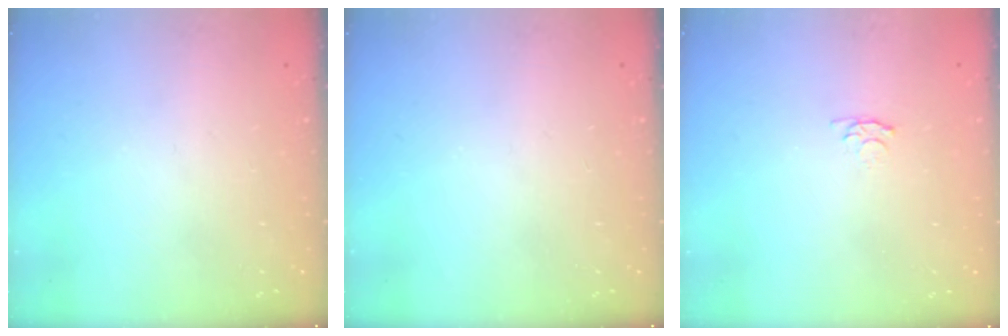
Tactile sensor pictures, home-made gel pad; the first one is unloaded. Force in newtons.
{"total": 0.0}
{"total": 3.0, "press": 3.0, "slide": 0.5}